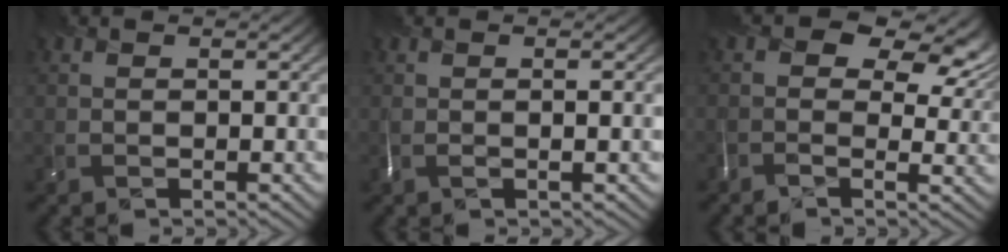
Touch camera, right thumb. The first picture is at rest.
{"total": 1.3, "force": [-0.5, -0.6, 1.0], "torque": [-0.009, 0.005, -0.014]}
{"total": 9.4, "force": [2.4, 5.8, 7.0], "torque": [-0.114, 0.005, 0.044]}